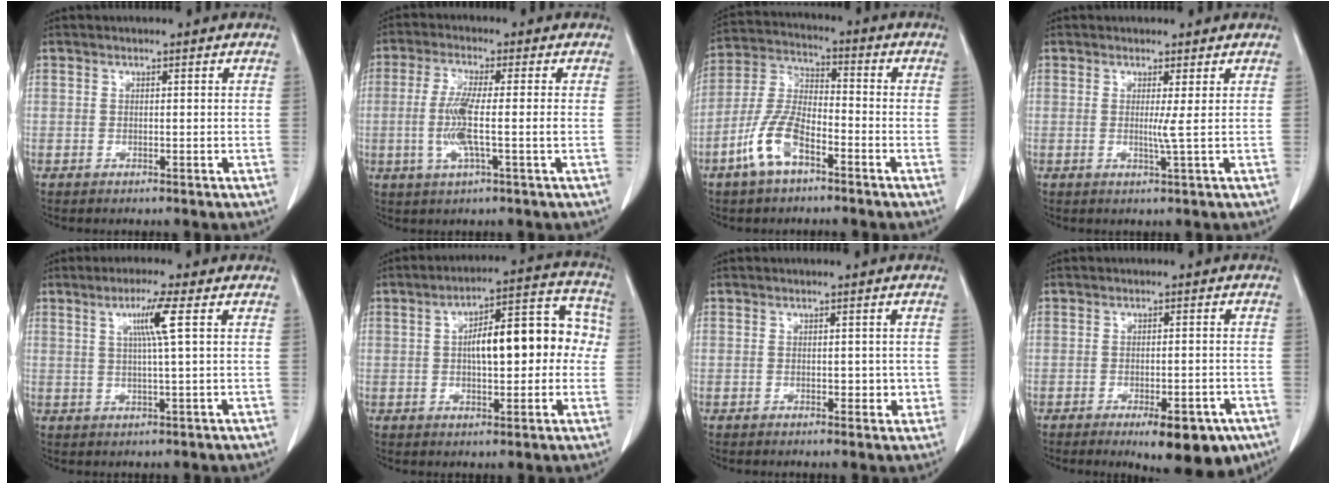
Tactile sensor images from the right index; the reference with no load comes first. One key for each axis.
{"total": 7.0, "fx": -1.0, "fy": 0.2, "fz": 6.9, "tx": -0.145, "ty": -0.006, "tz": -0.021}
{"total": 9.7, "fx": -5.1, "fy": 3.6, "fz": 7.3, "tx": -0.172, "ty": 0.004, "tz": -0.103}
{"total": 1.7, "fx": 0.3, "fy": -0.6, "fz": 1.5, "tx": -0.028, "ty": -0.005, "tz": 0.006}
{"total": 5.1, "fx": 1.6, "fy": -1.0, "fz": 4.8, "tx": -0.090, "ty": 0.000, "tz": 0.030}
{"total": 13.9, "fx": 0.7, "fy": 5.0, "fz": 12.9, "tx": -0.182, "ty": 0.050, "tz": 0.013}
{"total": 2.4, "fx": -0.3, "fy": 1.5, "fz": 1.9, "tx": -0.018, "ty": 0.003, "tz": 0.000}
{"total": 10.1, "fx": -6.4, "fy": 3.2, "fz": 7.0, "tx": -0.074, "ty": -0.004, "tz": -0.084}